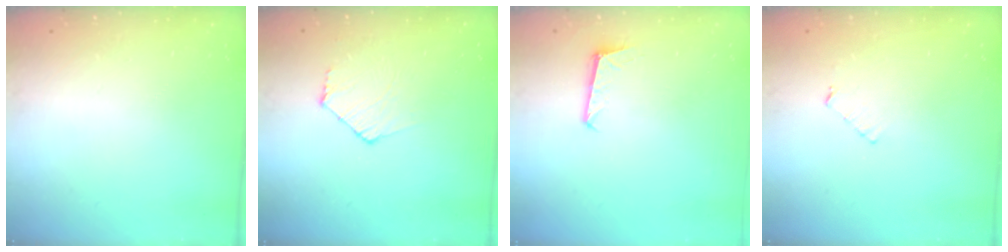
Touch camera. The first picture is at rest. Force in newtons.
{"total": 8.0, "press": 7.9, "slide": 0.6}
{"total": 5.1, "press": 5.0, "slide": 0.4}
{"total": 3.3, "press": 3.2, "slide": 0.3}